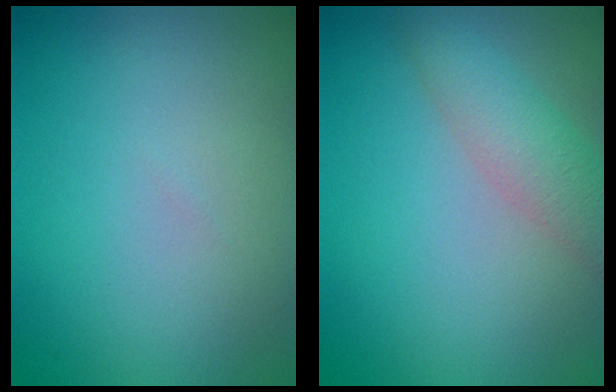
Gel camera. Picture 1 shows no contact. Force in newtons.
{"total": 3.2, "press": 3.2, "slide": 0.2}